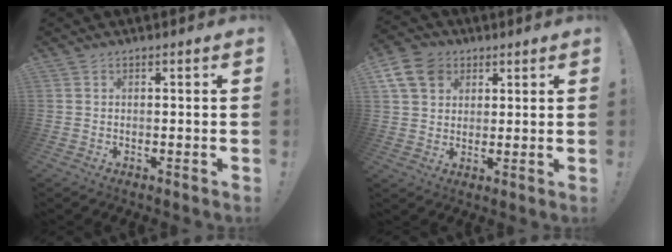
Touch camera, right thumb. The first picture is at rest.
{"total": 10.6, "force": [5.0, 8.2, 4.5], "torque": [-0.083, -0.019, 0.101]}